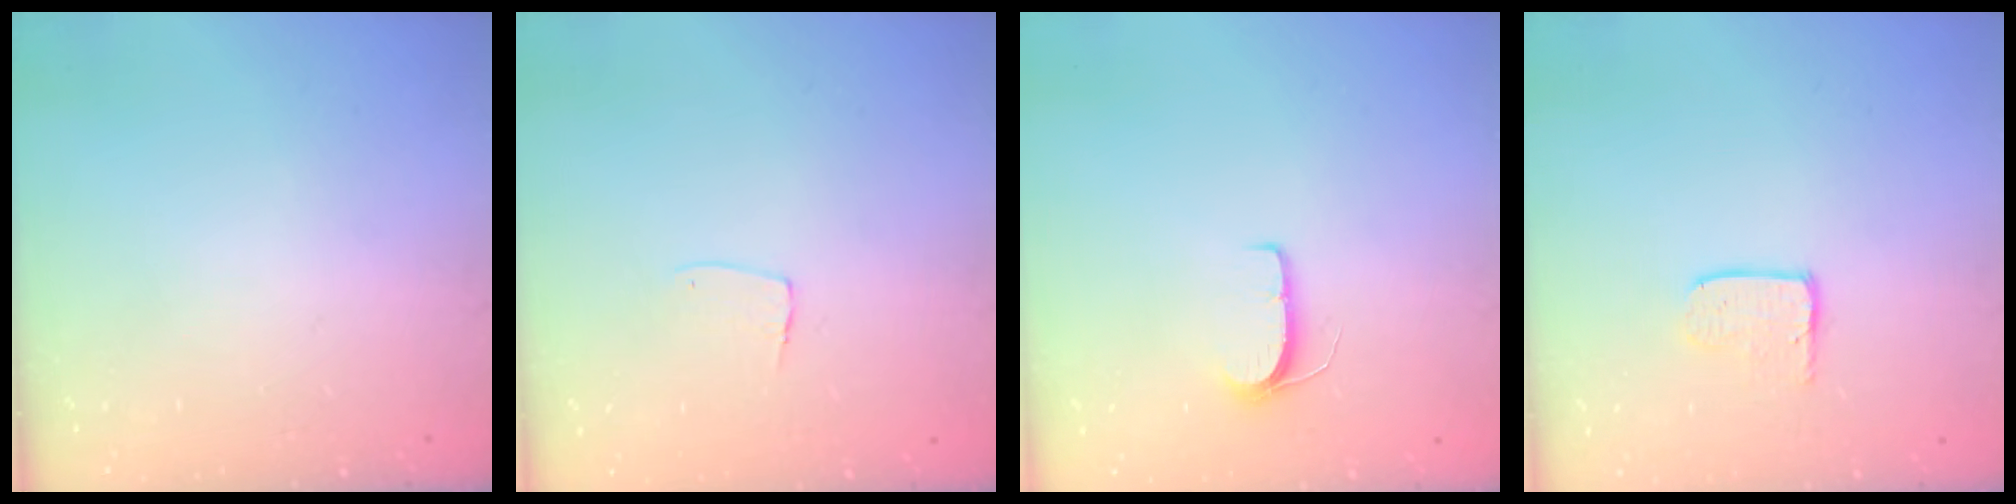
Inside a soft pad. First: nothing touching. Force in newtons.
{"total": 5.4, "press": 5.4, "slide": 0.3}
{"total": 6.1, "press": 6.1, "slide": 0.5}
{"total": 3.9, "press": 3.9, "slide": 0.4}